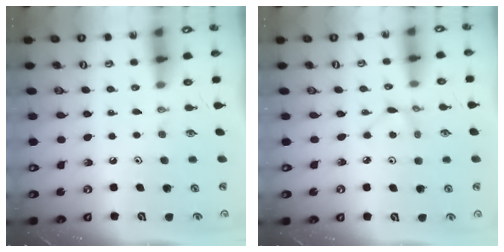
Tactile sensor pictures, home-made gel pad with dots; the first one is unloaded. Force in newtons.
{"total": 2.4, "press": 2.4, "slide": 0.2}